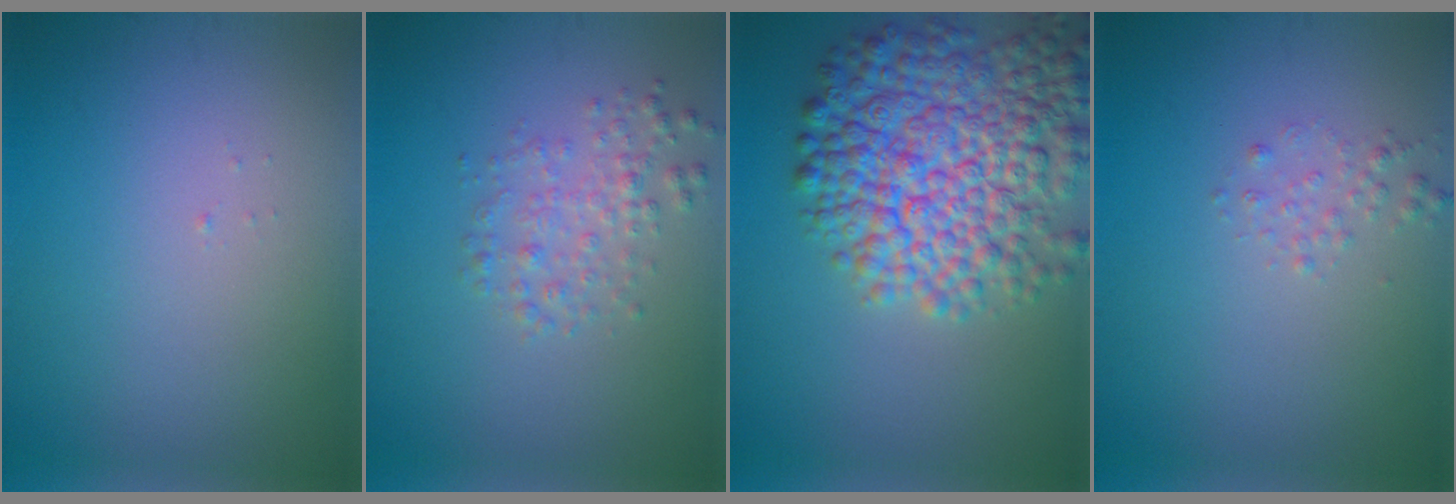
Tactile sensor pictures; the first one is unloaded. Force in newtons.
{"total": 2.3, "press": 2.3, "slide": 0.0}
{"total": 10.5, "press": 10.5, "slide": 0.5}
{"total": 0.9, "press": 0.9, "slide": 0.1}